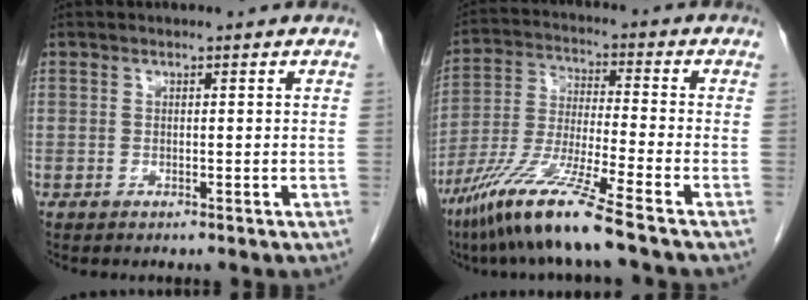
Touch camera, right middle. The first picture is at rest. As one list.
[{"total": 12.3, "force": [-8.6, -1.3, 8.8], "torque": [-0.180, -0.037, -0.165]}]